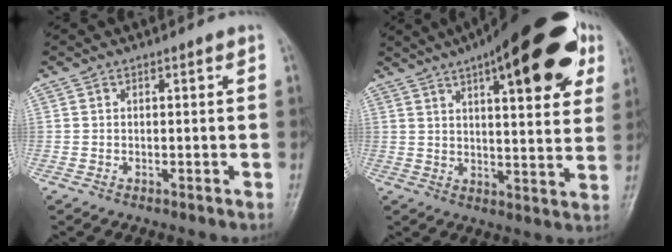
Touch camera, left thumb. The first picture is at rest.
{"total": 25.0, "force": [12.1, 8.0, 20.3], "torque": [-0.264, -0.005, 0.166]}